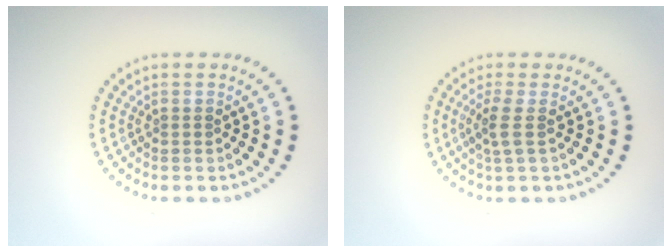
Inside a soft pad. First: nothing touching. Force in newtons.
{"total": 1.8, "press": 1.4, "slide": 1.1}